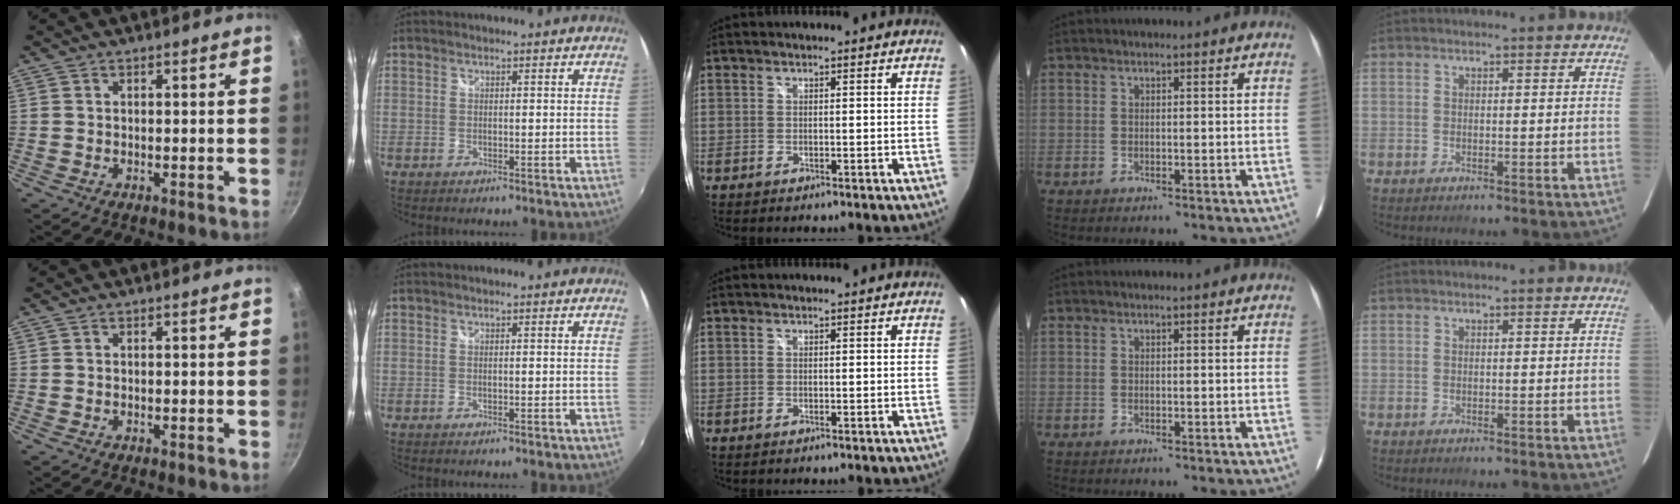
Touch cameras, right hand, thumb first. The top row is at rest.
{}